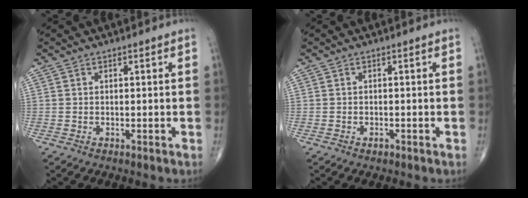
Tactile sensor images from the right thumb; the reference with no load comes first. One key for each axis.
{"total": 0.8, "fx": -0.5, "fy": 0.4, "fz": 0.4, "tx": -0.006, "ty": 0.002, "tz": -0.010}